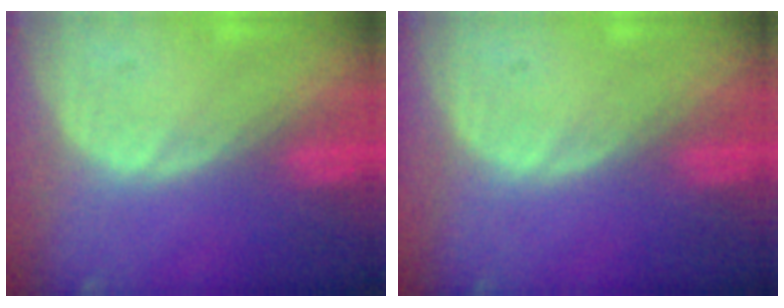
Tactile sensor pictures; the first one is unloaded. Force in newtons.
{"total": 0.0}